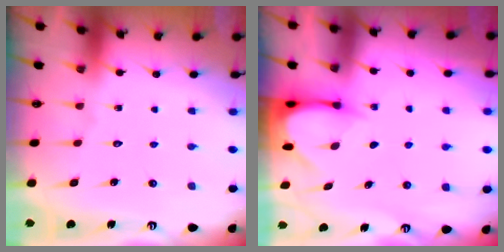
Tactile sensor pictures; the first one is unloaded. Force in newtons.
{"total": 3.6, "press": 3.6, "slide": 0.3}